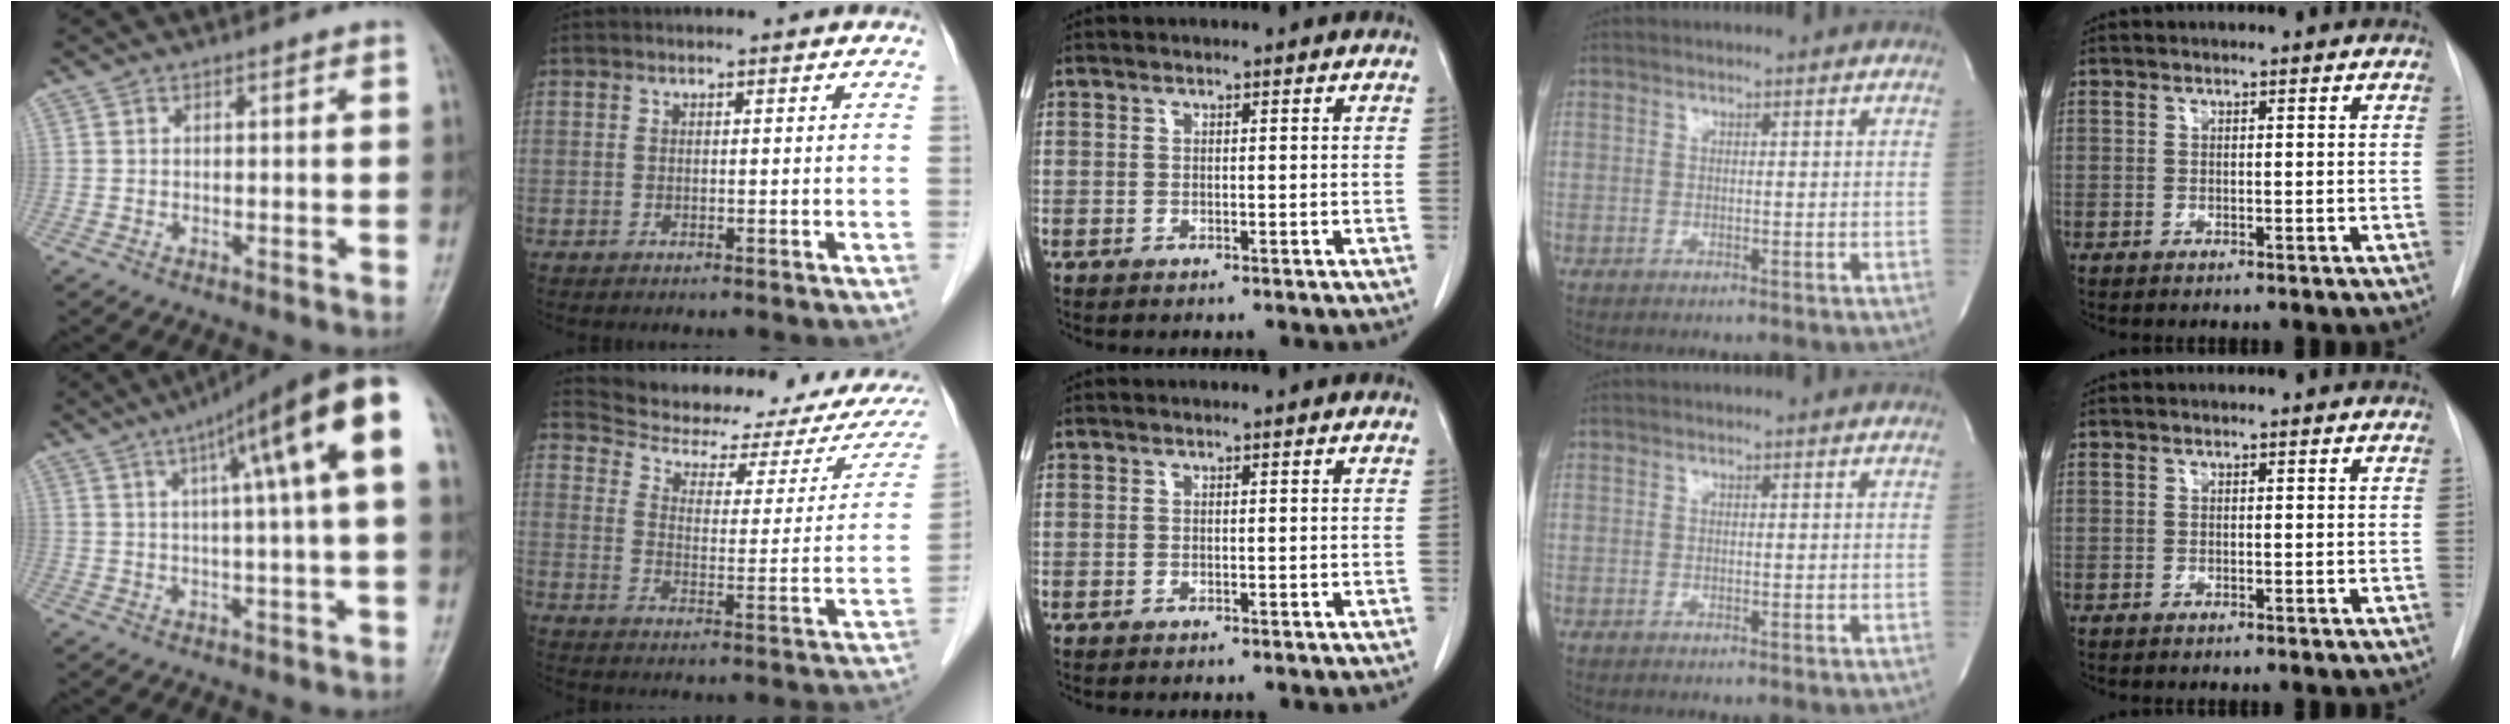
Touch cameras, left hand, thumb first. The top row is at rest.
{"thumb": {"total": 15.8, "force": [5.2, 1.2, 14.8], "torque": [-0.220, 0.019, 0.072]}, "index": {"total": 18.3, "force": [16.9, 3.0, 6.3], "torque": [-0.084, -0.027, 0.221]}}